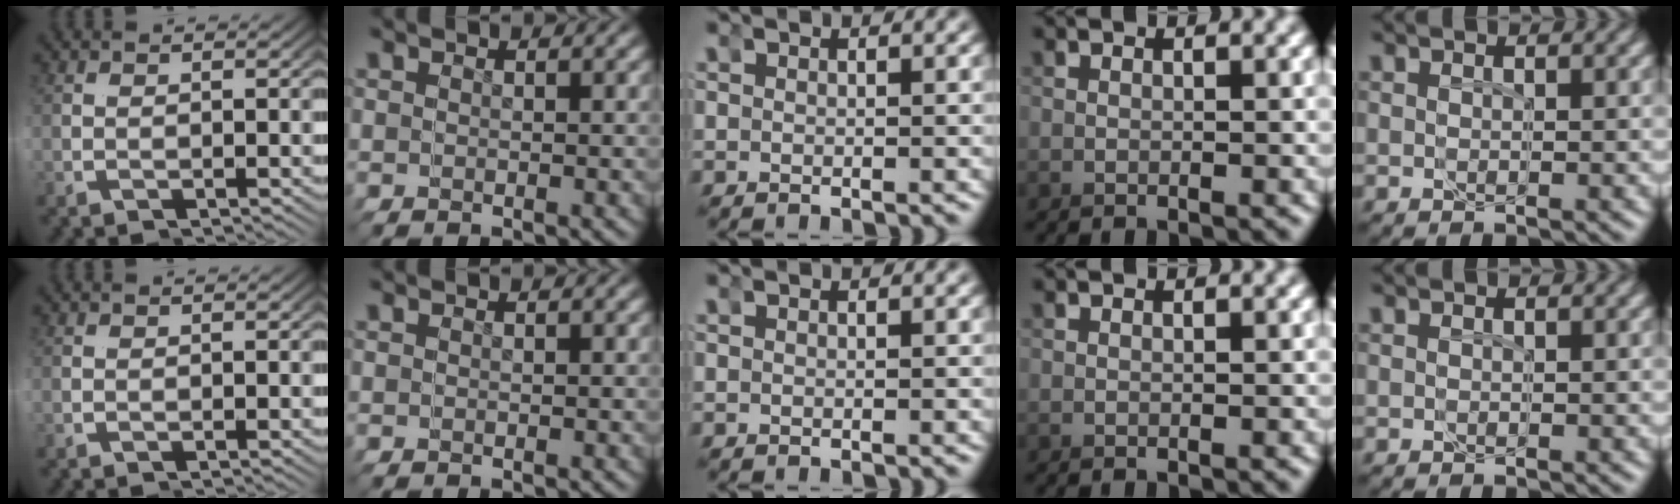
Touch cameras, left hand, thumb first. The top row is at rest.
{}